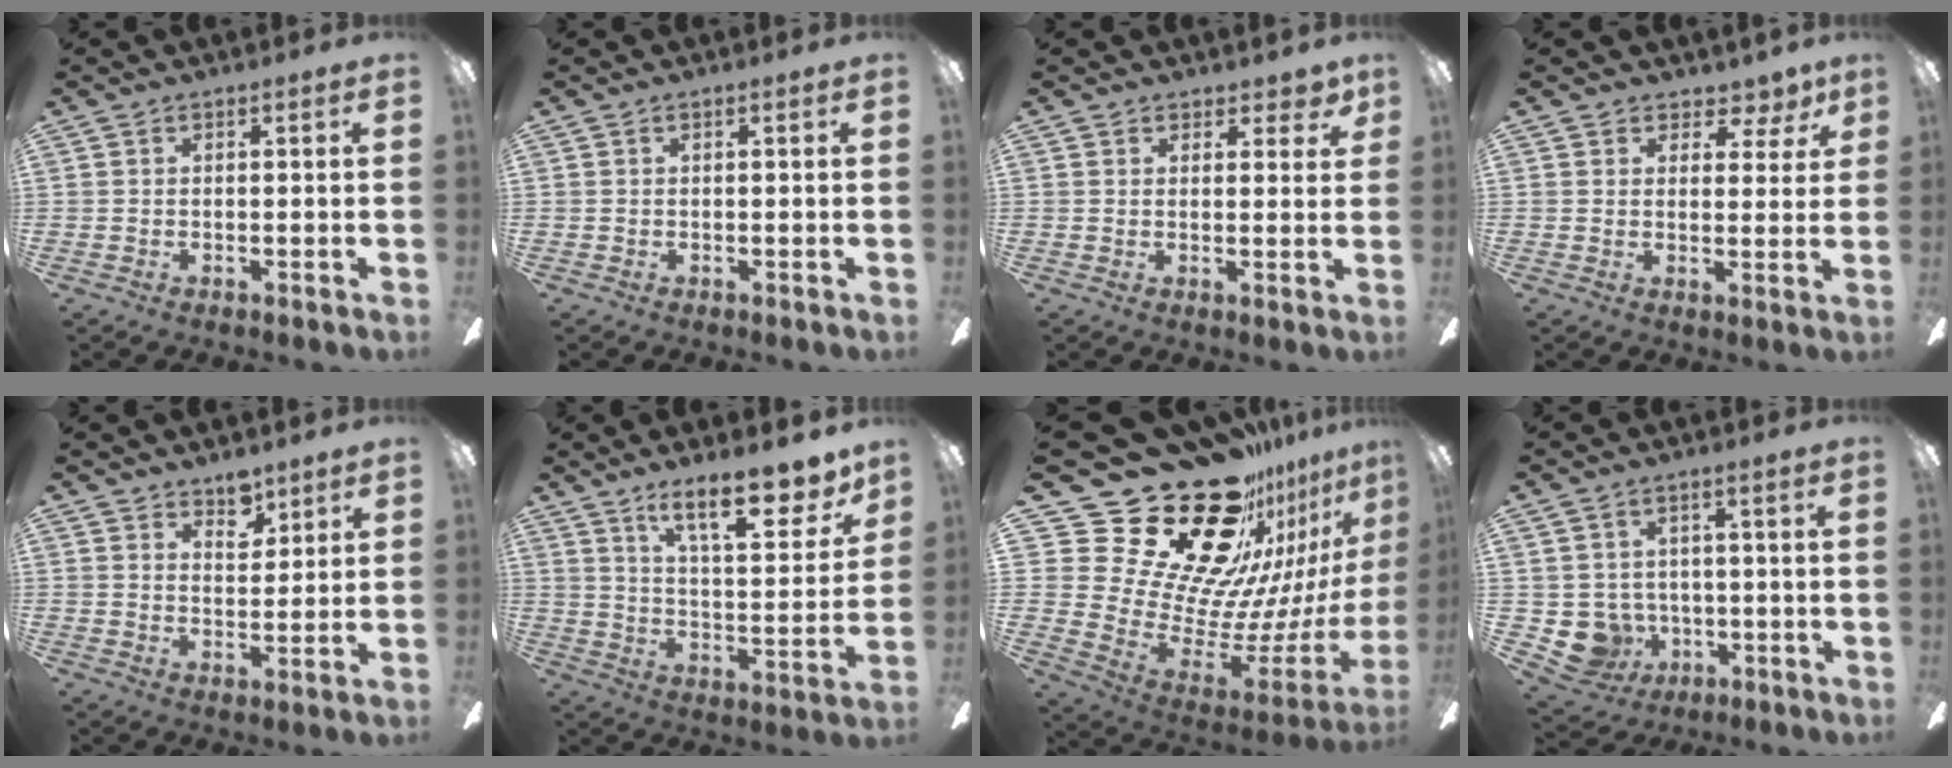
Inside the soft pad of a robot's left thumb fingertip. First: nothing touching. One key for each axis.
{"total": 0.0}
{"total": 3.4, "fx": 2.5, "fy": 1.9, "fz": 1.2, "tx": 0.005, "ty": -0.013, "tz": 0.042}
{"total": 5.0, "fx": 3.4, "fy": 3.2, "fz": 1.7, "tx": -0.015, "ty": -0.018, "tz": 0.058}
{"total": 5.4, "fx": 4.4, "fy": 2.5, "fz": 1.8, "tx": -0.014, "ty": -0.025, "tz": 0.078}
{"total": 16.5, "fx": 11.9, "fy": 5.1, "fz": 10.1, "tx": -0.142, "ty": -0.078, "tz": 0.195}
{"total": 35.3, "fx": 21.5, "fy": 19.8, "fz": 19.8, "tx": -0.312, "ty": -0.199, "tz": 0.450}
{"total": 7.3, "fx": -1.1, "fy": 6.9, "fz": 2.2, "tx": -0.079, "ty": 0.003, "tz": -0.016}